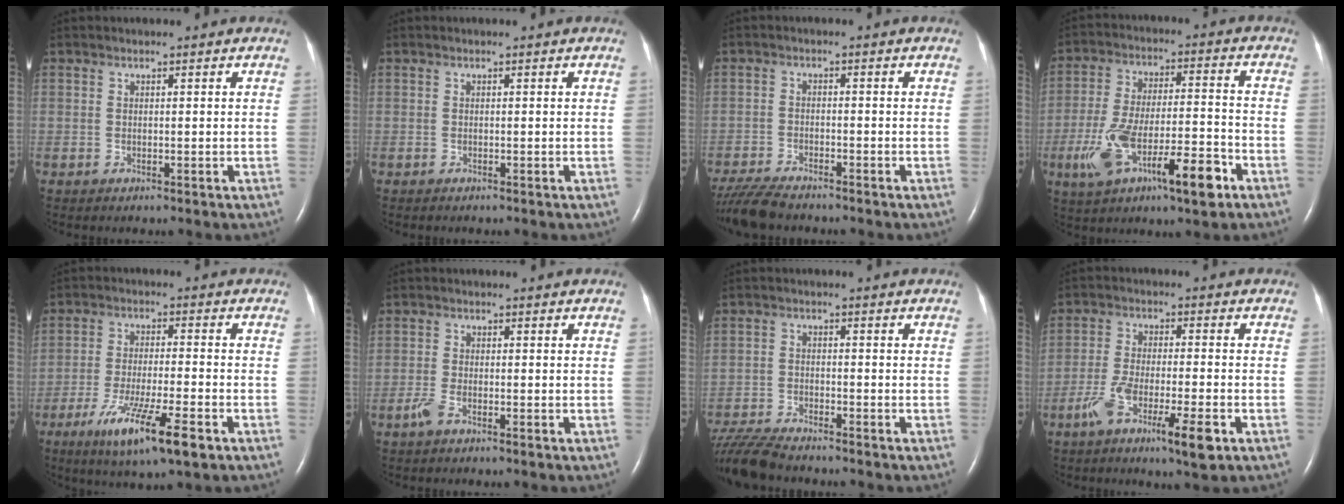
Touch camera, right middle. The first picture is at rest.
{"total": 0.0}
{"total": 7.5, "force": [-6.7, 1.2, 3.1], "torque": [-0.061, -0.021, -0.119]}
{"total": 14.9, "force": [-6.8, 3.3, 12.9], "torque": [-0.231, 0.004, -0.105]}
{"total": 11.5, "force": [-6.1, 1.0, 9.7], "torque": [-0.176, -0.028, -0.100]}
{"total": 2.3, "force": [-1.5, 0.6, 1.6], "torque": [-0.042, -0.003, -0.032]}
{"total": 9.5, "force": [-8.8, 1.0, 3.5], "torque": [-0.072, -0.017, -0.155]}
{"total": 9.5, "force": [-4.9, 1.2, 8.0], "torque": [-0.147, -0.015, -0.083]}